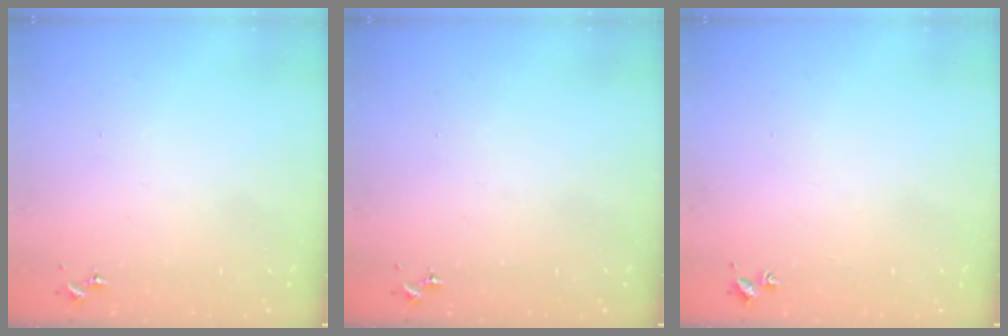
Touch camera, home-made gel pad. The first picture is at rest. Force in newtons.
{"total": 0.0}
{"total": 1.8, "press": 1.8, "slide": 0.2}